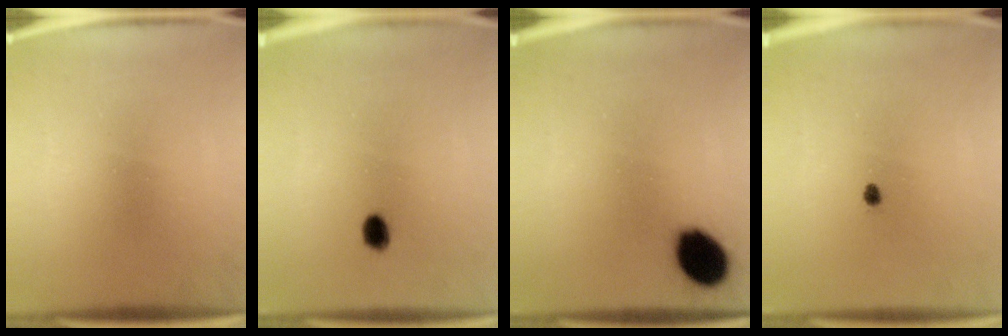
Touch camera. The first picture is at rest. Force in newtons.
{"total": 2.4}
{"total": 10.3}
{"total": 1.0}